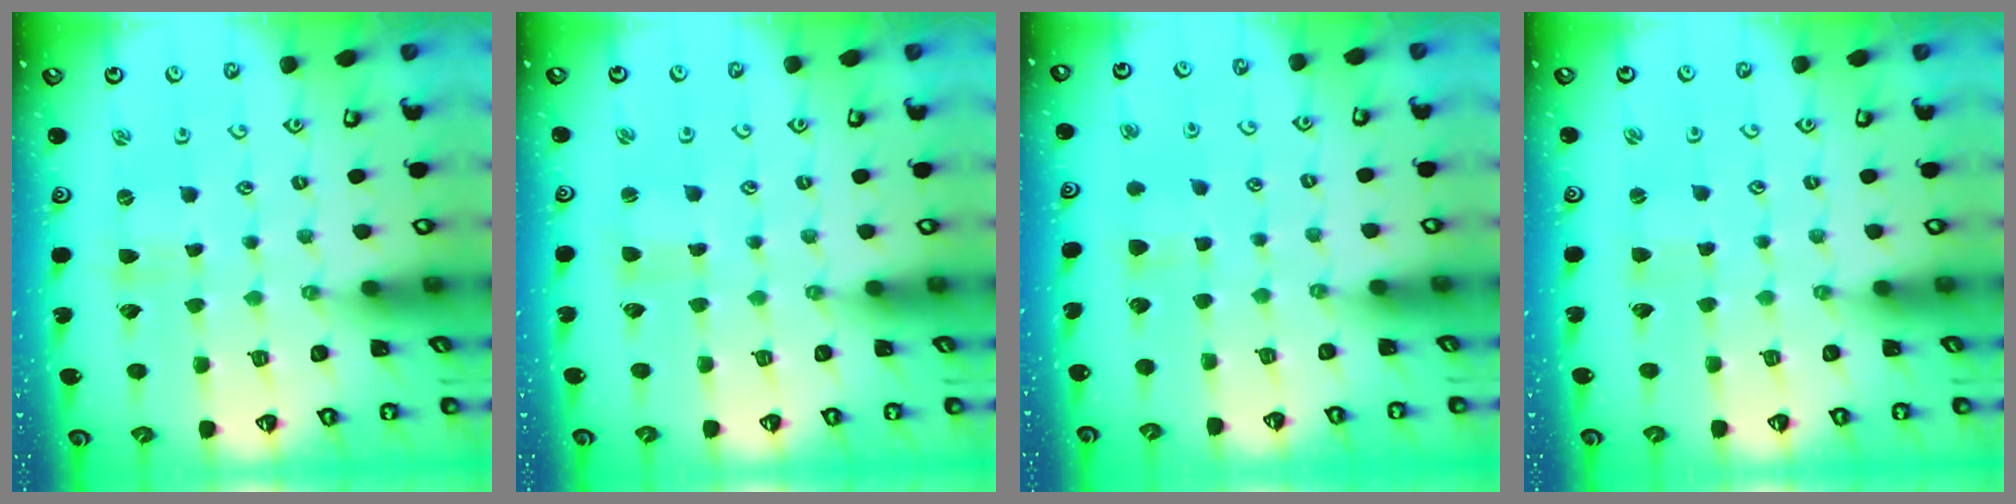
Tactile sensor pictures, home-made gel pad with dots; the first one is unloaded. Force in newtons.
{"total": 1.0, "press": 1.0, "slide": 0.0}
{"total": 4.0, "press": 3.9, "slide": 0.4}
{"total": 1.7, "press": 1.7, "slide": 0.2}